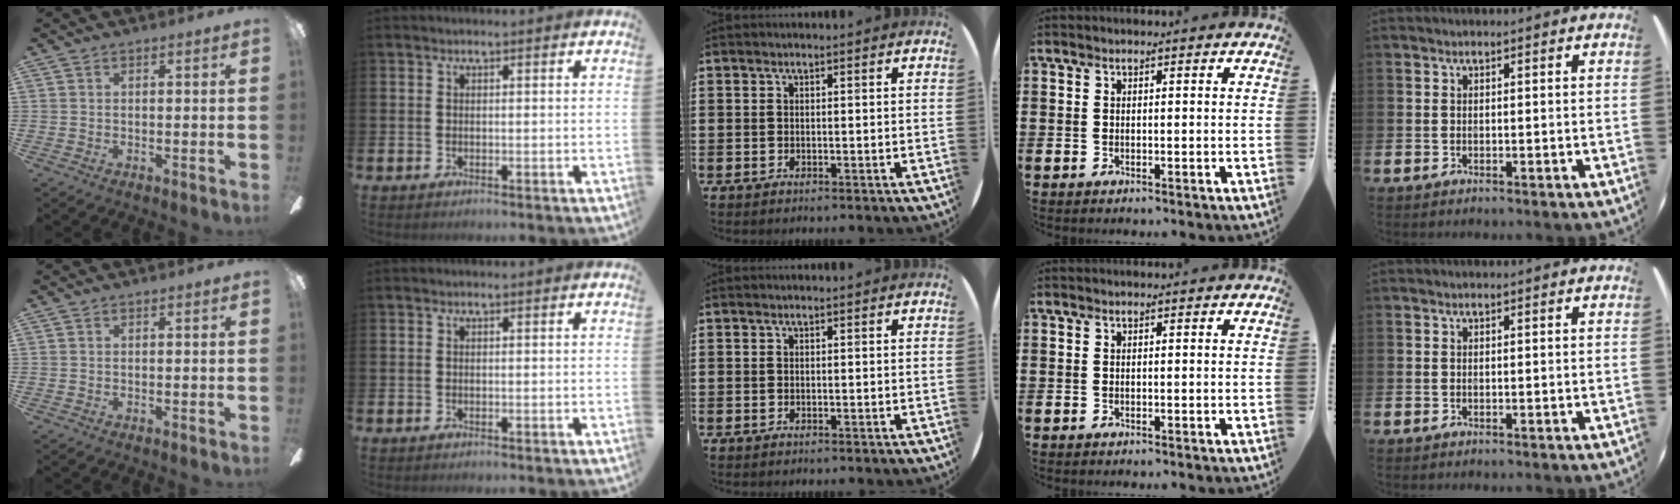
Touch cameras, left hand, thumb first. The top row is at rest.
{}